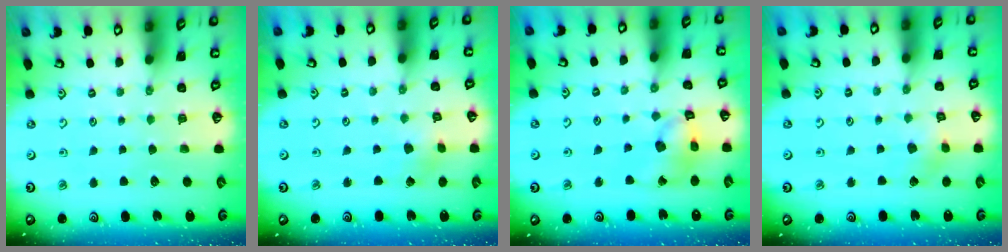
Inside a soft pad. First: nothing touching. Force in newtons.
{"total": 1.8, "press": 1.8, "slide": 0.2}
{"total": 11.8, "press": 11.7, "slide": 1.5}
{"total": 4.5, "press": 4.5, "slide": 0.4}